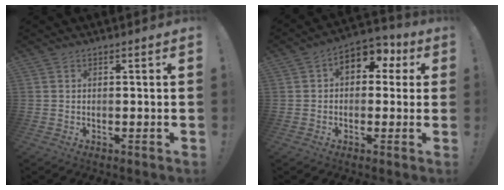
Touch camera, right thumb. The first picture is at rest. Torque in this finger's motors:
{"motor_torque": [0.90, 1.72, 0.44, -0.30, -0.01]}